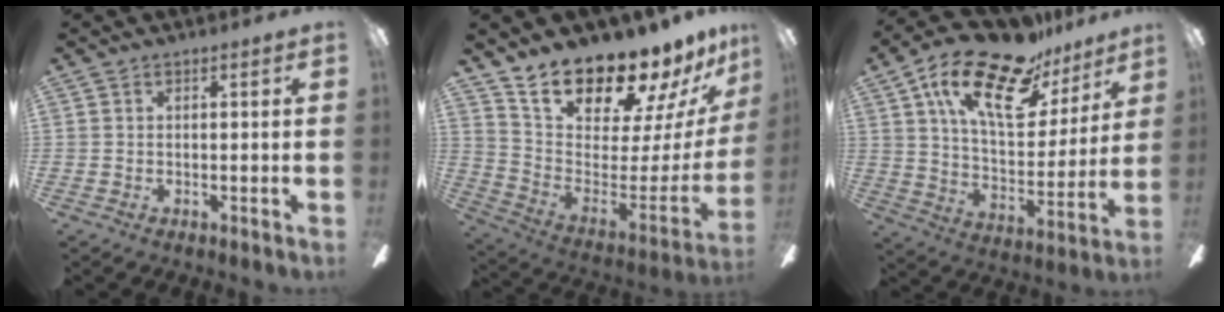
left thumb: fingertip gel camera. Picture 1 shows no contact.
{"total": 18.0, "force": [16.3, 4.8, 6.0], "torque": [-0.101, -0.149, 0.286]}
{"total": 23.0, "force": [14.3, 10.0, 14.9], "torque": [-0.251, -0.071, 0.245]}